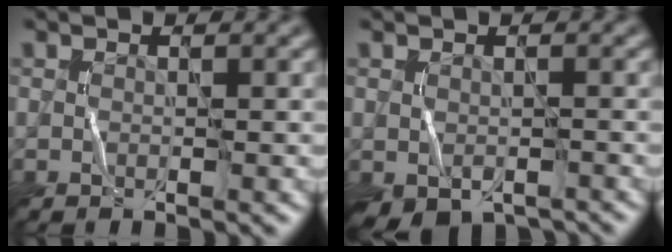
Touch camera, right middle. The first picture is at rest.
{"total": 3.1, "force": [-1.7, 1.8, 1.8], "torque": [-0.031, -0.017, -0.021]}